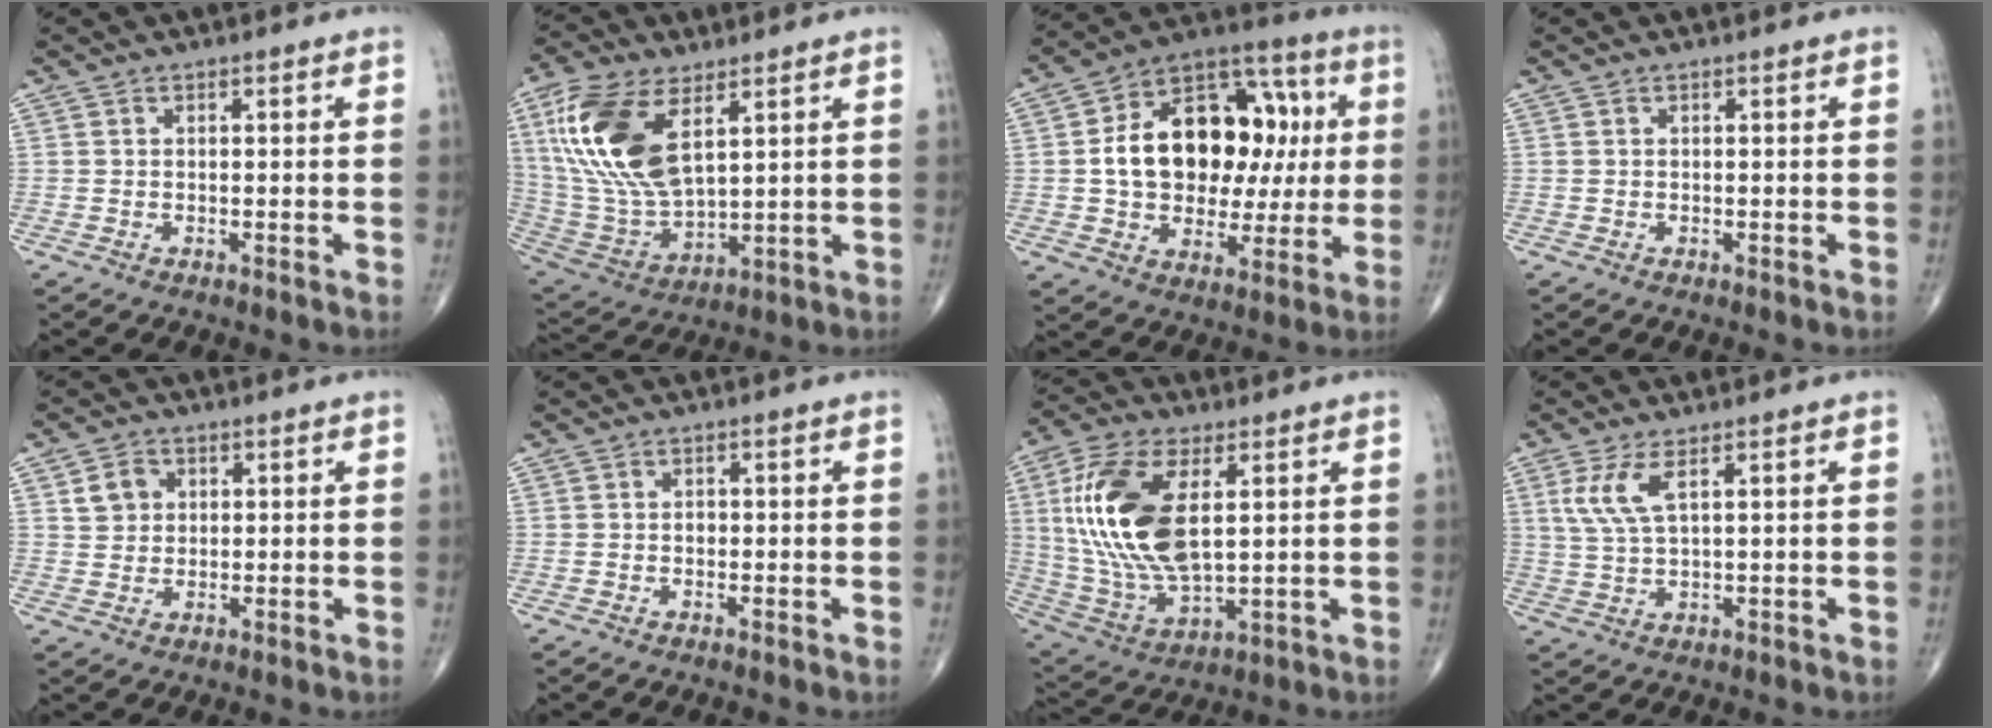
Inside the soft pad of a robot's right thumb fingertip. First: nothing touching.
{"total": 20.1, "force": [7.7, 9.7, 15.8], "torque": [-0.326, -0.026, 0.153]}
{"total": 23.1, "force": [2.4, 15.5, 16.9], "torque": [-0.232, 0.031, 0.043]}
{"total": 0.0}
{"total": 4.2, "force": [1.3, 3.6, 1.7], "torque": [-0.012, -0.002, 0.022]}
{"total": 0.9, "force": [-0.1, 0.7, 0.5], "torque": [-0.004, 0.003, -0.004]}
{"total": 20.4, "force": [4.2, 9.9, 17.3], "torque": [-0.358, -0.019, 0.083]}
{"total": 5.4, "force": [2.3, 1.5, 4.7], "torque": [-0.116, -0.005, 0.055]}